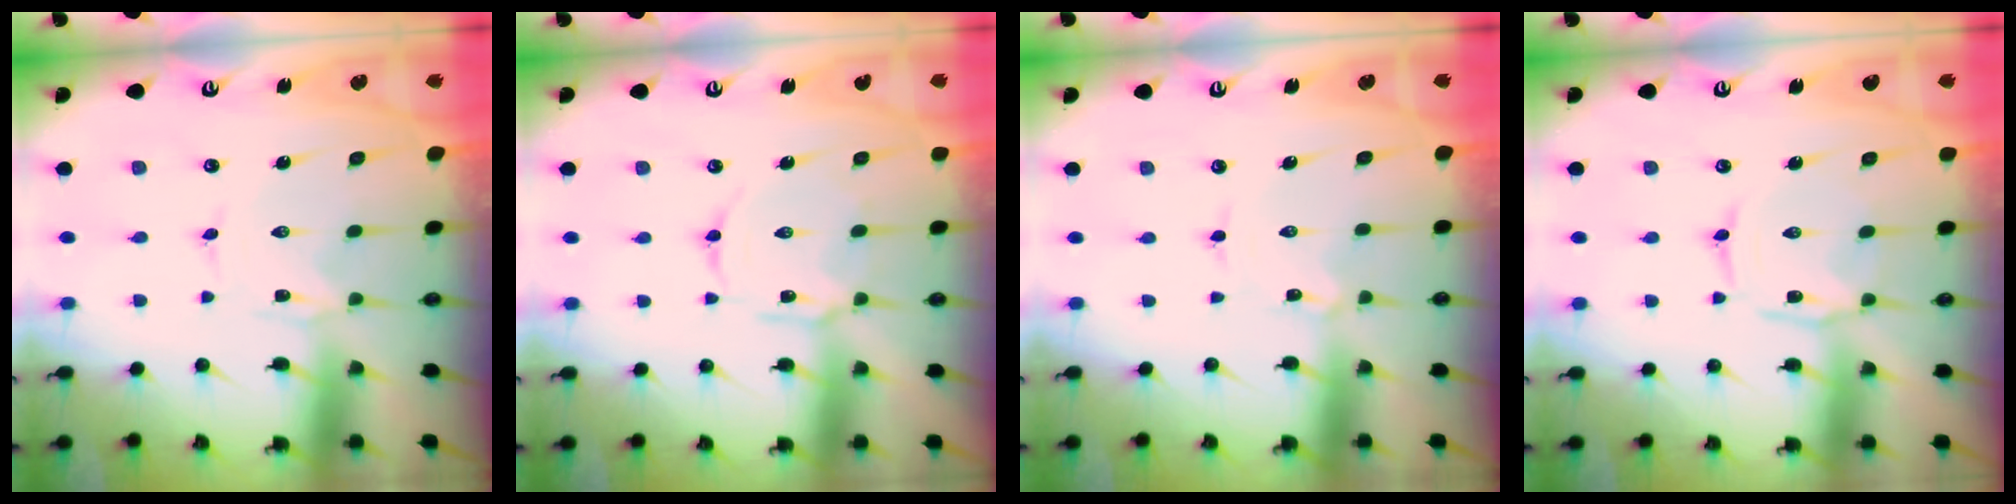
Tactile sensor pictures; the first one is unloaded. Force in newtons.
{"total": 5.8, "press": 5.8, "slide": 0.5}
{"total": 1.2, "press": 1.1, "slide": 0.1}
{"total": 2.2, "press": 2.1, "slide": 0.4}